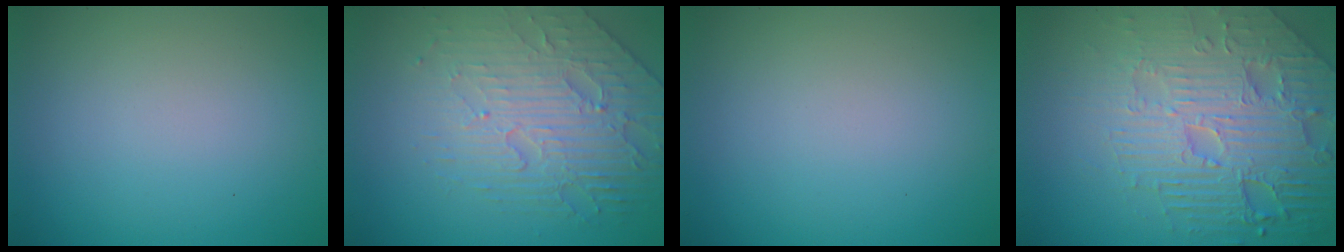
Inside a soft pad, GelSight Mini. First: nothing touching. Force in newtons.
{"total": 4.7, "press": 4.2, "slide": 2.2}
{"total": 0.0}
{"total": 7.3, "press": 5.9, "slide": 4.4}